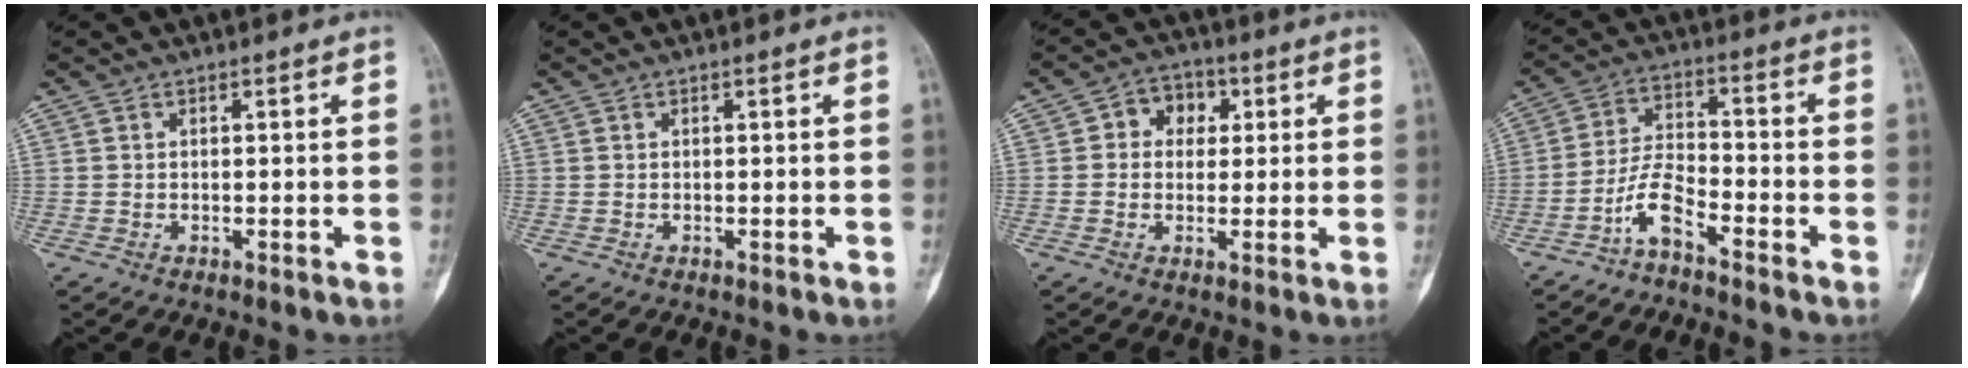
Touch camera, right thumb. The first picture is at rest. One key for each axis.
{"total": 0.0}
{"total": 6.4, "fx": 1.4, "fy": 5.2, "fz": 3.4, "tx": -0.013, "ty": 0.006, "tz": 0.014}
{"total": 6.0, "fx": -4.3, "fy": 1.5, "fz": 3.9, "tx": -0.081, "ty": 0.043, "tz": -0.092}